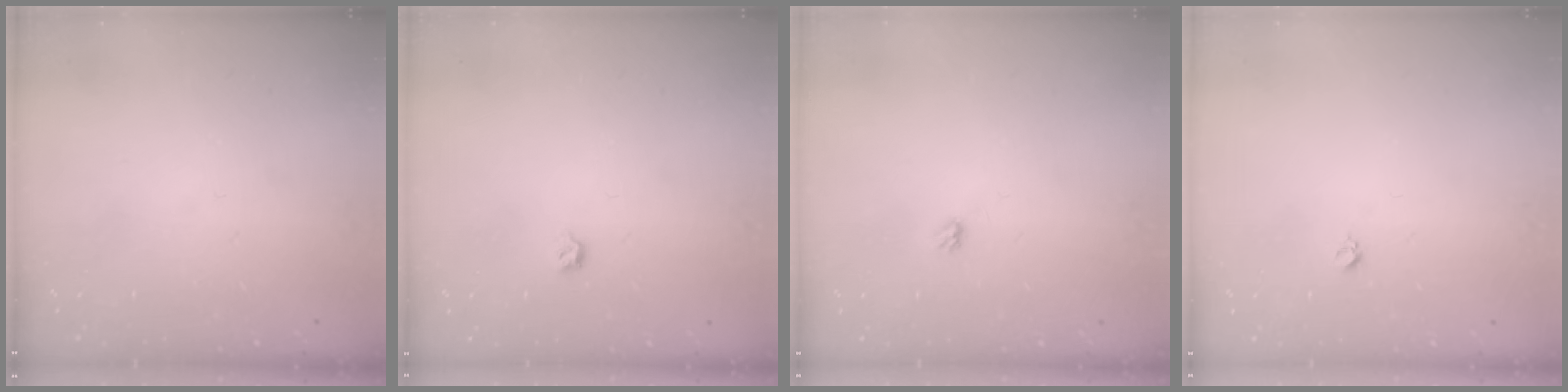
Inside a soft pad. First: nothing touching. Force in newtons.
{"total": 2.8, "press": 2.7, "slide": 0.8}
{"total": 2.9, "press": 2.9, "slide": 0.5}
{"total": 3.0, "press": 2.9, "slide": 0.4}